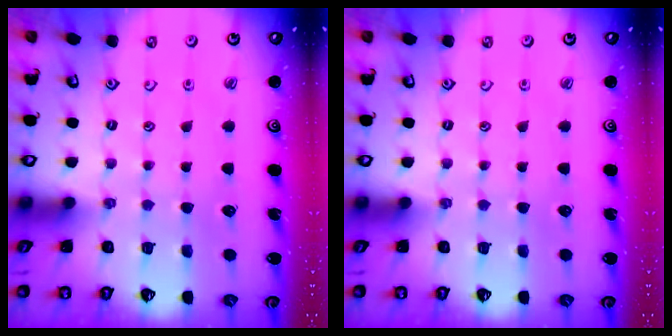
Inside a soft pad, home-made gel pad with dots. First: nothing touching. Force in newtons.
{"total": 0.0}